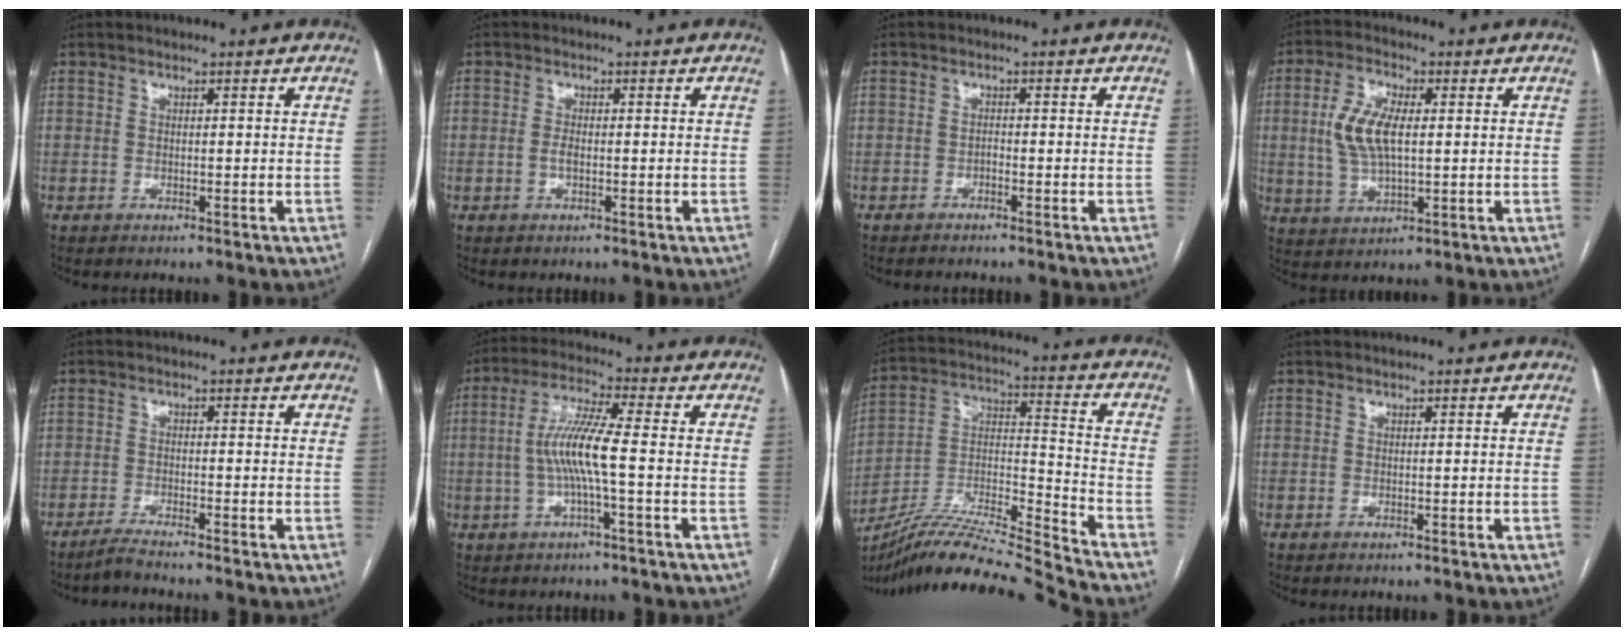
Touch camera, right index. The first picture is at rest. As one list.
[{"total": 1.1, "force": [-0.2, 0.3, 1.0], "torque": [-0.024, 0.002, -0.005]}, {"total": 1.4, "force": [-1.3, 0.0, 0.7], "torque": [-0.005, 0.002, -0.020]}, {"total": 8.6, "force": [1.0, 3.5, 7.8], "torque": [-0.174, 0.010, 0.022]}, {"total": 2.7, "force": [-2.5, -0.8, 0.7], "torque": [-0.019, -0.009, -0.050]}, {"total": 8.3, "force": [-0.9, 0.1, 8.2], "torque": [-0.165, 0.010, -0.021]}, {"total": 19.3, "force": [-17.8, -2.1, 7.0], "torque": [-0.139, 0.007, -0.318]}, {"total": 0.0}]